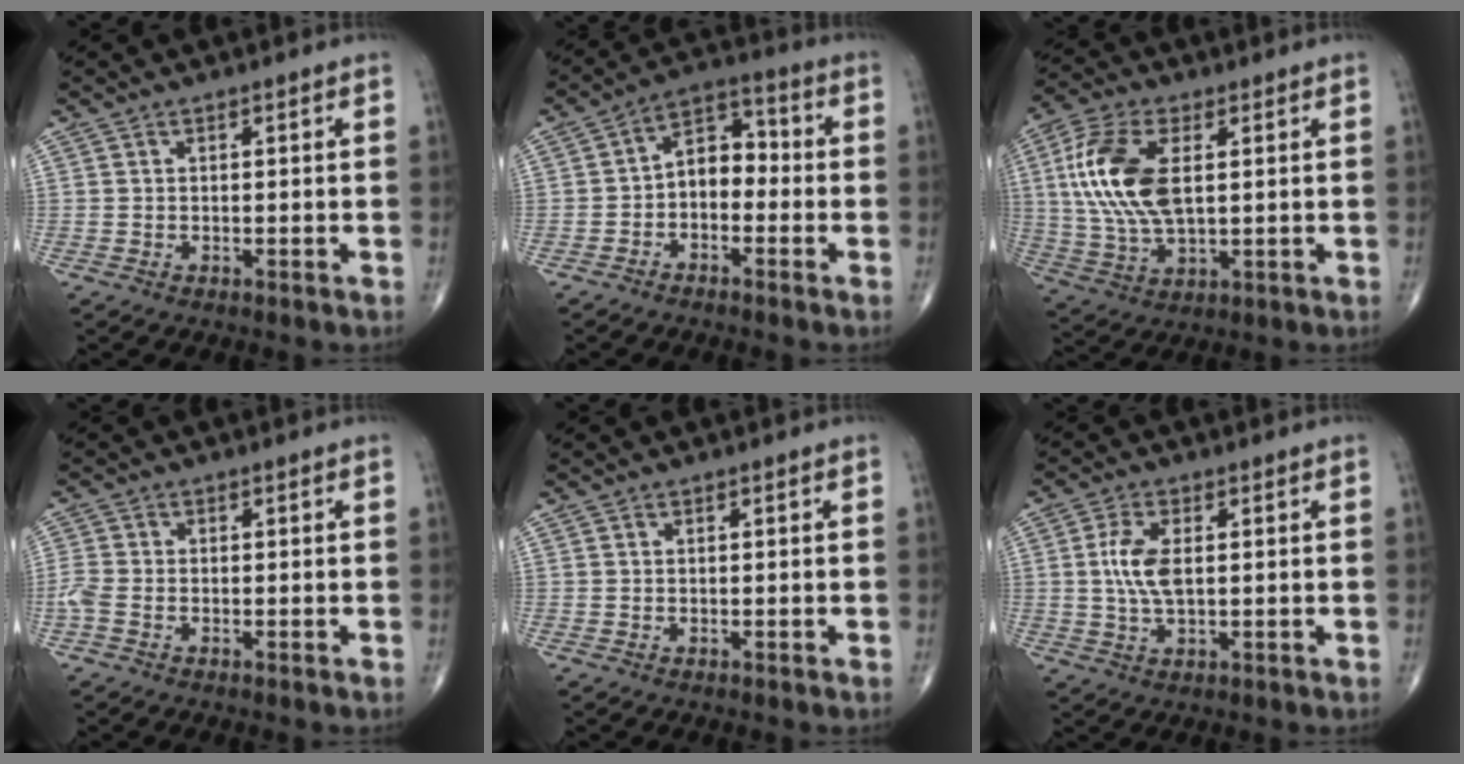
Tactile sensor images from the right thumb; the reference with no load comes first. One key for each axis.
{"total": 7.3, "fx": -1.7, "fy": 4.9, "fz": 5.1, "tx": -0.054, "ty": 0.038, "tz": -0.046}
{"total": 15.2, "fx": 2.8, "fy": 7.6, "fz": 12.9, "tx": -0.279, "ty": -0.001, "tz": 0.056}
{"total": 2.8, "fx": -1.2, "fy": 1.5, "fz": 2.0, "tx": -0.063, "ty": 0.002, "tz": -0.030}
{"total": 0.0}
{"total": 6.4, "fx": 0.6, "fy": 3.0, "fz": 5.7, "tx": -0.126, "ty": -0.001, "tz": 0.011}